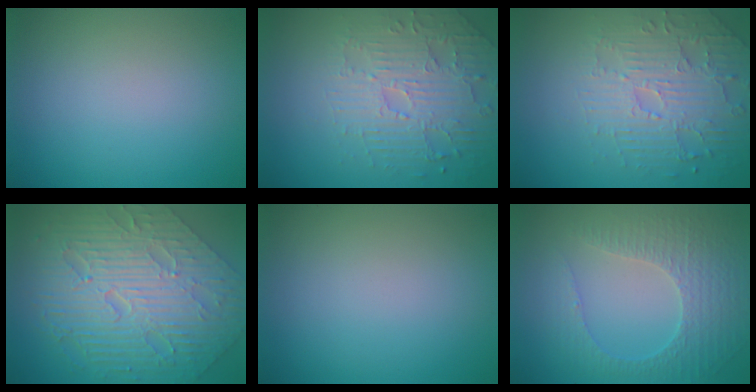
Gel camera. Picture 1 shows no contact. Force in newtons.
{"total": 4.7, "press": 4.0, "slide": 2.5}
{"total": 4.7, "press": 4.0, "slide": 2.5}
{"total": 10.7, "press": 7.2, "slide": 7.9}
{"total": 0.0}
{"total": 4.7, "press": 3.3, "slide": 3.3}